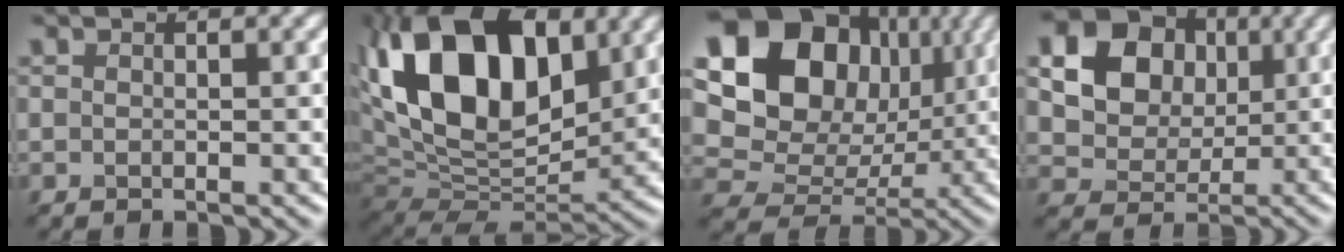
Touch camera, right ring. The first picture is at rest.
{"total": 15.7, "force": [5.4, 9.2, 11.5], "torque": [-0.216, 0.045, 0.104]}
{"total": 14.2, "force": [4.8, 11.1, 7.5], "torque": [-0.148, 0.050, 0.101]}
{"total": 17.9, "force": [6.1, 15.5, 6.6], "torque": [-0.181, 0.035, 0.115]}